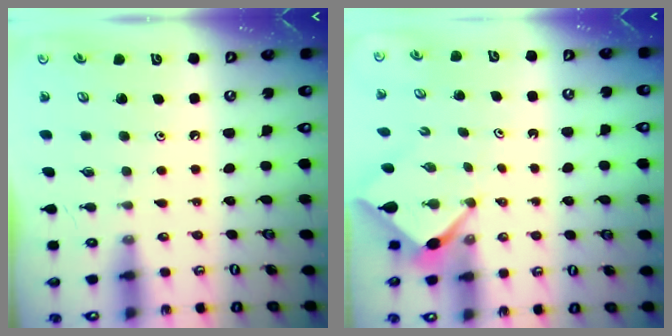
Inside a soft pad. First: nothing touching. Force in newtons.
{"total": 2.7, "press": 2.6, "slide": 0.3}